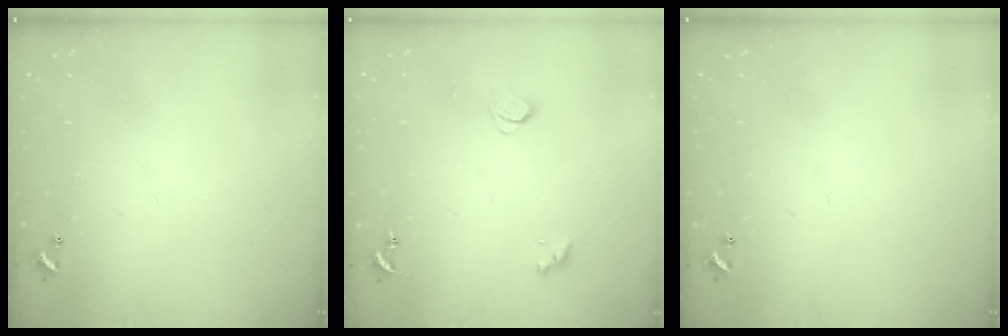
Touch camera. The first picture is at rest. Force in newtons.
{"total": 2.1, "press": 2.0, "slide": 0.7}
{"total": 0.0}